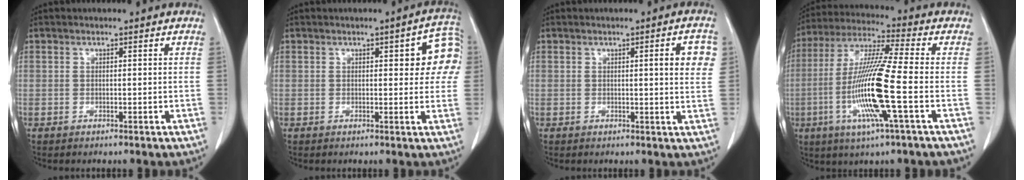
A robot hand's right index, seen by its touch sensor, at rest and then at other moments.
{"total": 7.0, "force": [1.9, 2.4, 6.3], "torque": [-0.060, 0.018, 0.014]}
{"total": 4.8, "force": [1.3, 0.6, 4.6], "torque": [-0.052, -0.001, 0.012]}
{"total": 15.6, "force": [-3.6, -0.2, 15.1], "torque": [-0.314, -0.011, -0.079]}